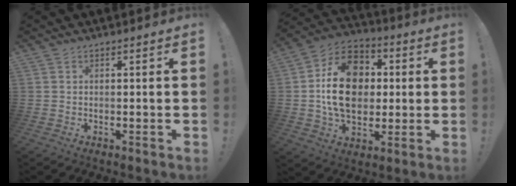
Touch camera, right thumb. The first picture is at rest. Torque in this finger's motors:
{"motor_torque": [1.95, 1.89, 1.52, -0.33, 0.45]}